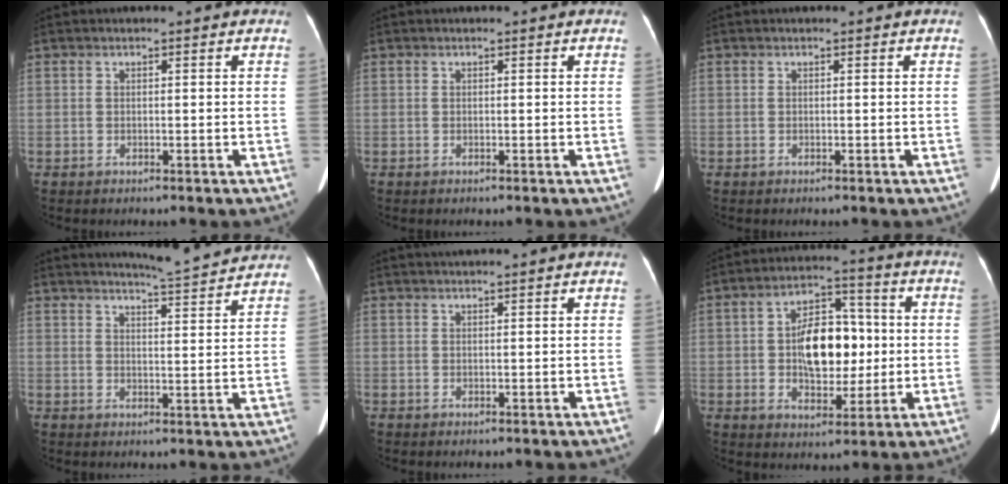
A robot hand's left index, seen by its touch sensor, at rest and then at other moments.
{"total": 0.0}
{"total": 0.0}
{"total": 7.8, "force": [7.6, -0.9, 1.6], "torque": [-0.040, -0.005, 0.101]}
{"total": 3.9, "force": [3.5, -0.4, 1.6], "torque": [-0.018, 0.029, 0.049]}
{"total": 10.8, "force": [0.1, 6.1, 9.0], "torque": [-0.155, 0.021, 0.007]}